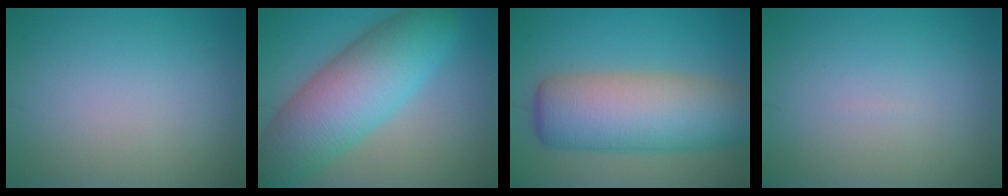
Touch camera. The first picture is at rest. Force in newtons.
{"total": 10.0, "press": 10.0, "slide": 0.3}
{"total": 10.0, "press": 10.0, "slide": 0.2}
{"total": 0.0}